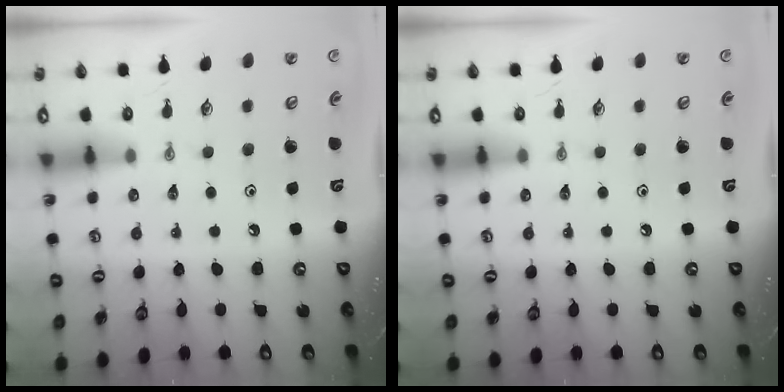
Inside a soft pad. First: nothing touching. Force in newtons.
{"total": 0.0}